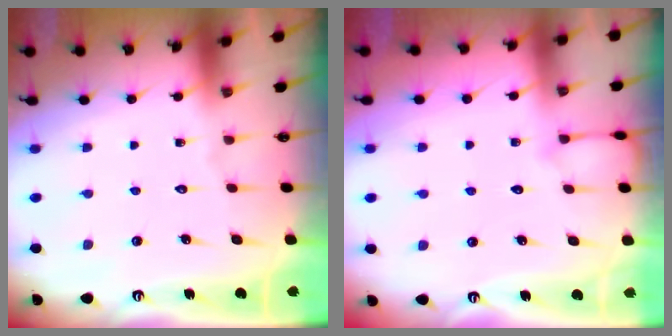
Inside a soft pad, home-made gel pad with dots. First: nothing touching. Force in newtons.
{"total": 3.4, "press": 3.4, "slide": 0.4}